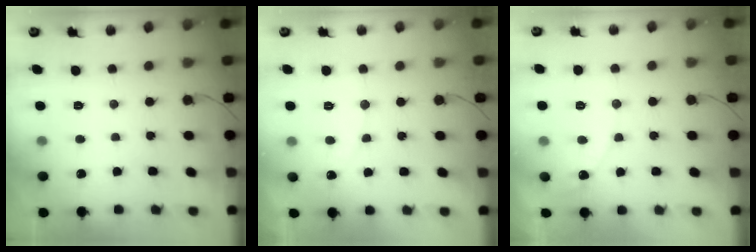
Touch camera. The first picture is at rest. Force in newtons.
{"total": 5.4, "press": 5.4, "slide": 0.4}
{"total": 5.5, "press": 5.5, "slide": 0.3}